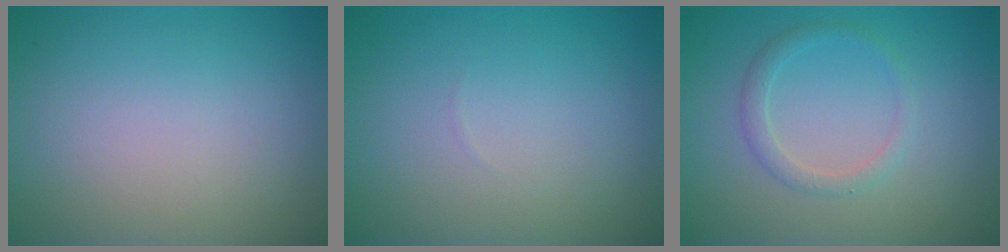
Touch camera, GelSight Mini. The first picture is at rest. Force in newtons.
{"total": 0.0}
{"total": 1.7, "press": 1.7, "slide": 0.0}